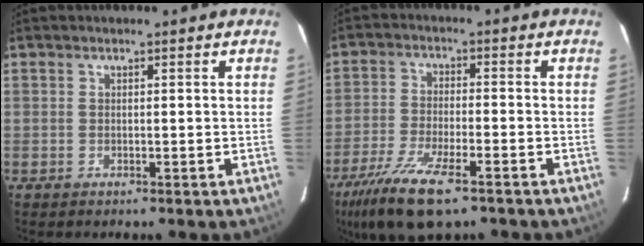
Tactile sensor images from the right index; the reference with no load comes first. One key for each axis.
{"total": 13.7, "fx": -9.0, "fy": 3.9, "fz": 9.6, "tx": -0.214, "ty": -0.038, "tz": -0.172}